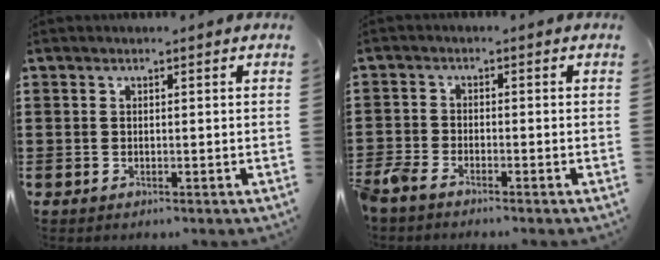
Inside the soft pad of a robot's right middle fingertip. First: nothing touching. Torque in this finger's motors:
{"motor_torque": [1.28, -0.41, 0.40, 0.10]}